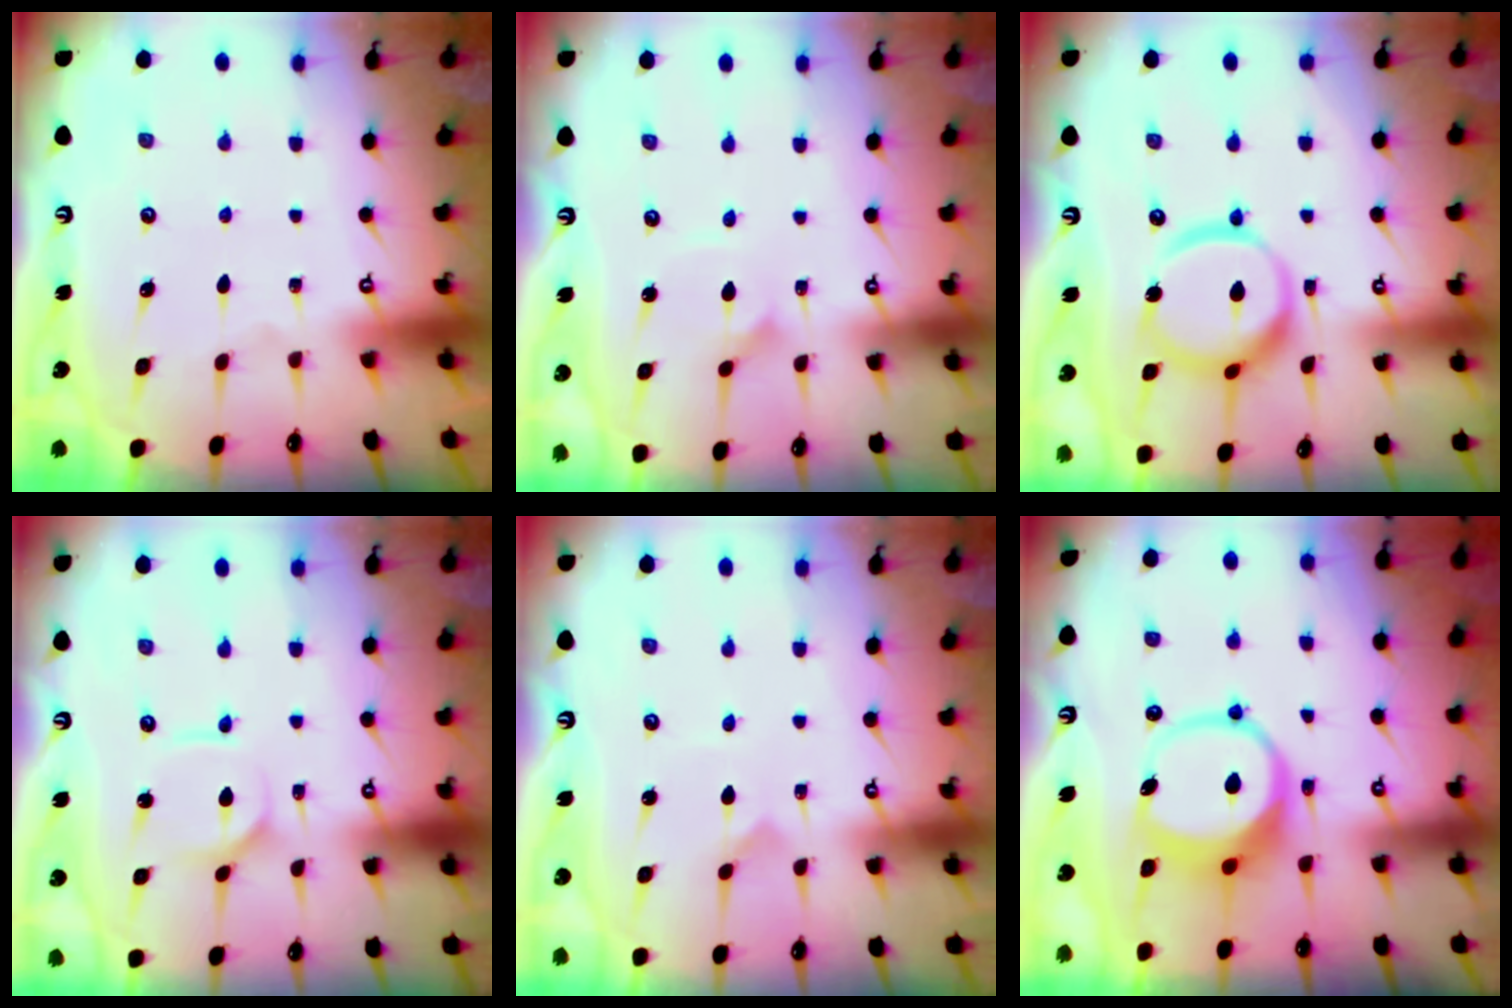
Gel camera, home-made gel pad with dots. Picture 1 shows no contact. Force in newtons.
{"total": 1.8, "press": 1.8, "slide": 0.0}
{"total": 14.7, "press": 14.6, "slide": 1.4}
{"total": 2.4, "press": 2.3, "slide": 0.2}
{"total": 0.0}
{"total": 9.1, "press": 9.0, "slide": 1.5}